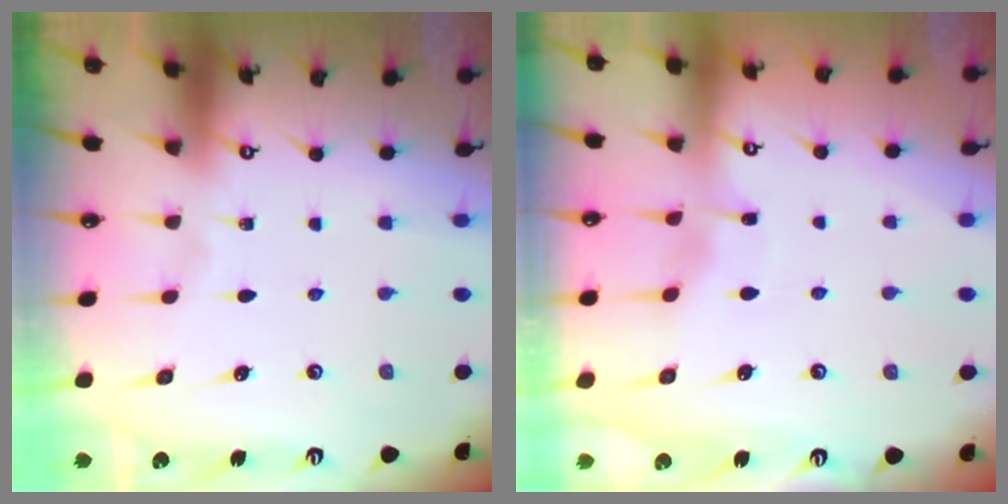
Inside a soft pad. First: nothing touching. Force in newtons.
{"total": 3.2, "press": 3.2, "slide": 0.4}